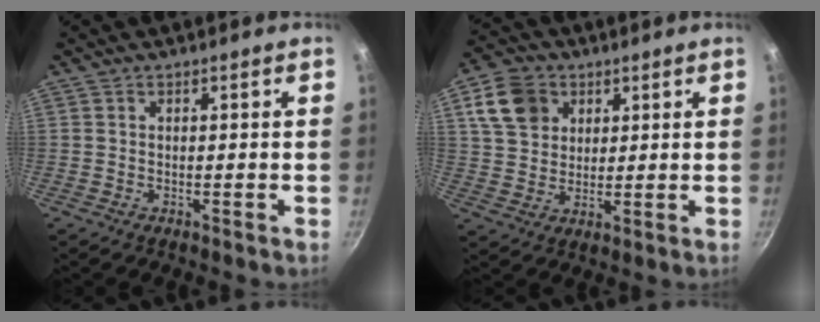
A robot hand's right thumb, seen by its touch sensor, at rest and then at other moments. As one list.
[{"total": 10.0, "force": [4.0, 7.9, 4.7], "torque": [-0.064, 0.003, 0.072]}]